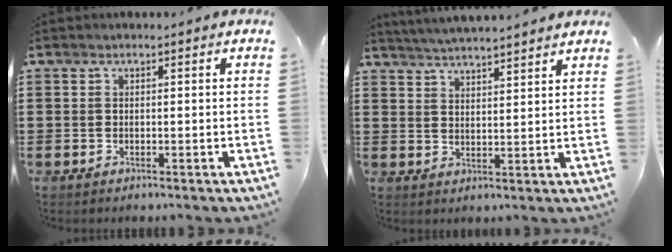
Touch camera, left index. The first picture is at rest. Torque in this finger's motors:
{"motor_torque": [2.14, 0.00, 0.52, 0.12]}